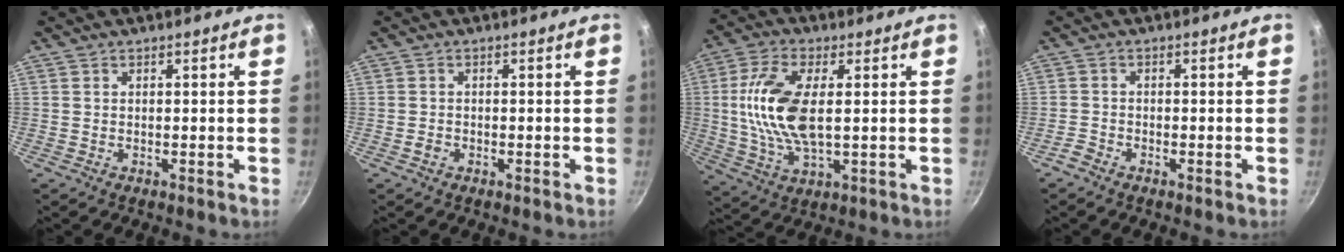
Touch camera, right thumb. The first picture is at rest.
{"total": 1.1, "force": [-0.6, 0.8, 0.5], "torque": [-0.012, 0.003, -0.012]}
{"total": 13.5, "force": [1.3, 6.3, 11.9], "torque": [-0.240, 0.003, 0.023]}
{"total": 1.6, "force": [-1.4, 0.6, 0.5], "torque": [-0.024, 0.010, -0.033]}